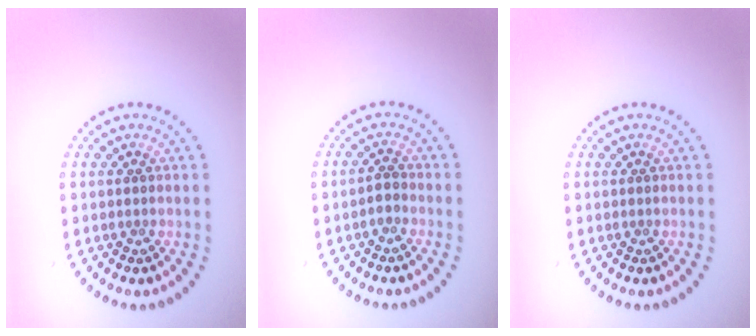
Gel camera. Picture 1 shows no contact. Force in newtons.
{"total": 1.1, "press": 1.0, "slide": 0.6}
{"total": 0.0}